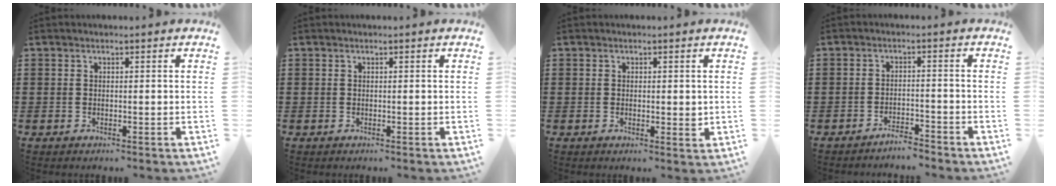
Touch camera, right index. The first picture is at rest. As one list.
[{"total": 0.0}, {"total": 1.8, "force": [0.0, 0.7, 1.7], "torque": [-0.023, -0.001, -0.002]}, {"total": 2.8, "force": [-2.8, 0.2, 0.3], "torque": [-0.010, 0.003, -0.058]}]